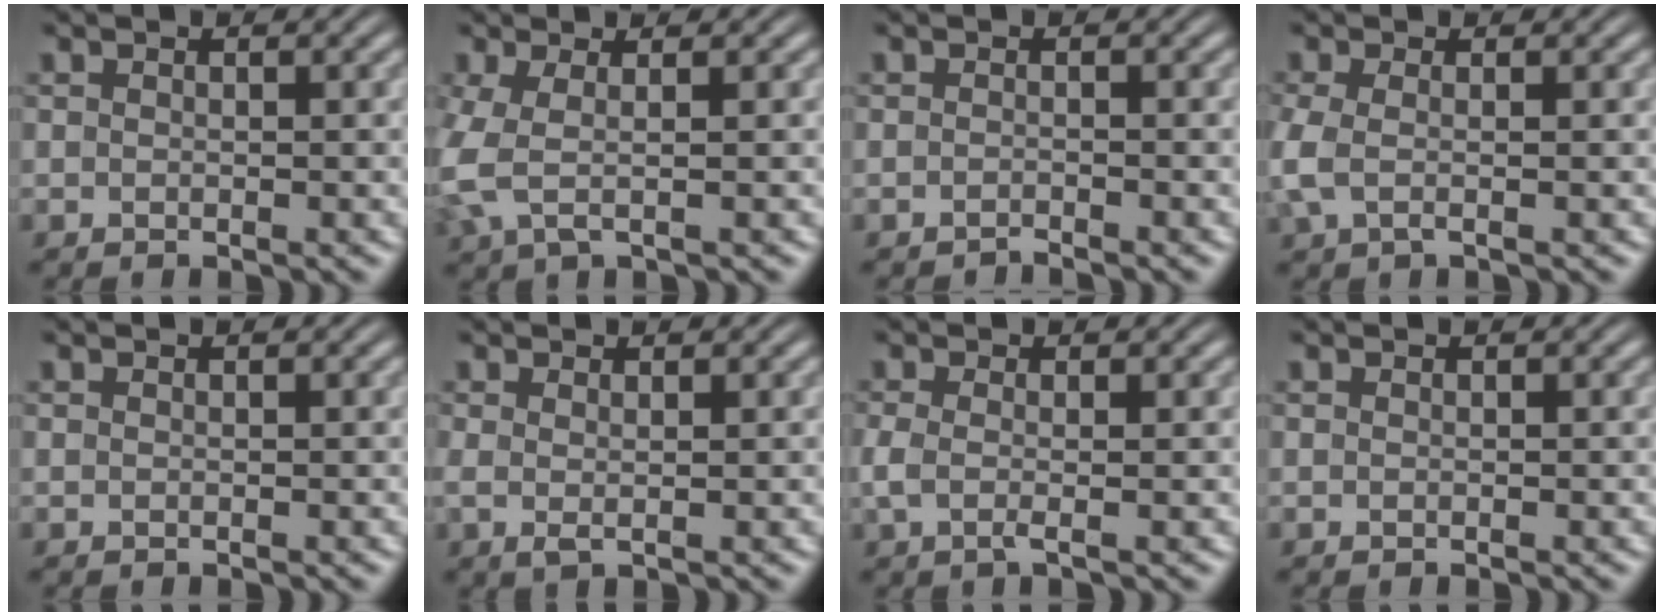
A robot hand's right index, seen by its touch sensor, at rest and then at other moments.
{"total": 4.2, "force": [-0.1, 2.8, 3.2], "torque": [-0.099, -0.019, 0.006]}
{"total": 1.1, "force": [-1.0, -0.2, 0.0], "torque": [-0.004, -0.005, -0.018]}
{"total": 2.5, "force": [-0.3, 1.5, 2.0], "torque": [-0.067, -0.015, 0.001]}
{"total": 0.0}
{"total": 1.0, "force": [0.2, 0.2, 1.0], "torque": [-0.021, -0.010, 0.010]}
{"total": 2.1, "force": [-0.4, 1.0, 1.8], "torque": [-0.053, -0.012, -0.002]}
{"total": 0.0}